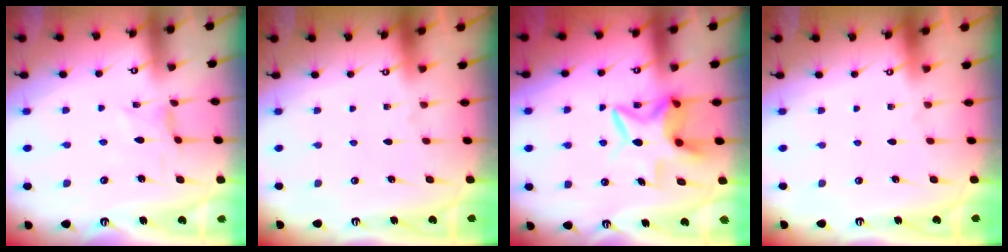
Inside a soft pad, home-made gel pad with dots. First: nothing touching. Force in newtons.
{"total": 0.0}
{"total": 9.1, "press": 9.0, "slide": 1.5}
{"total": 0.0}